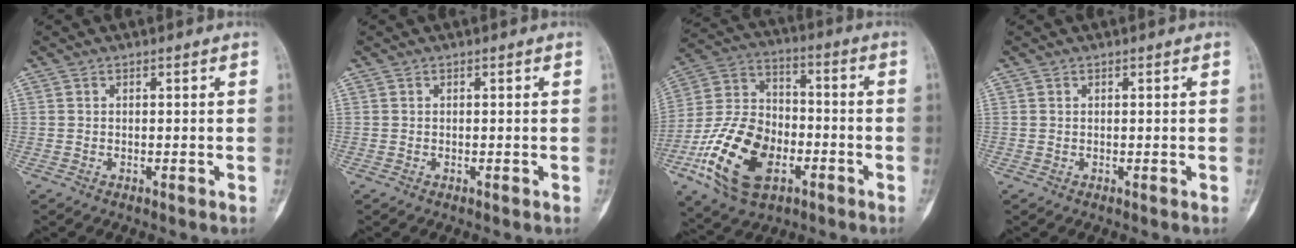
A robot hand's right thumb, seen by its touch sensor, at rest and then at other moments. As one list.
[{"total": 0.0}, {"total": 20.0, "force": [-7.7, 12.2, 13.8], "torque": [-0.243, 0.041, -0.137]}, {"total": 0.0}]